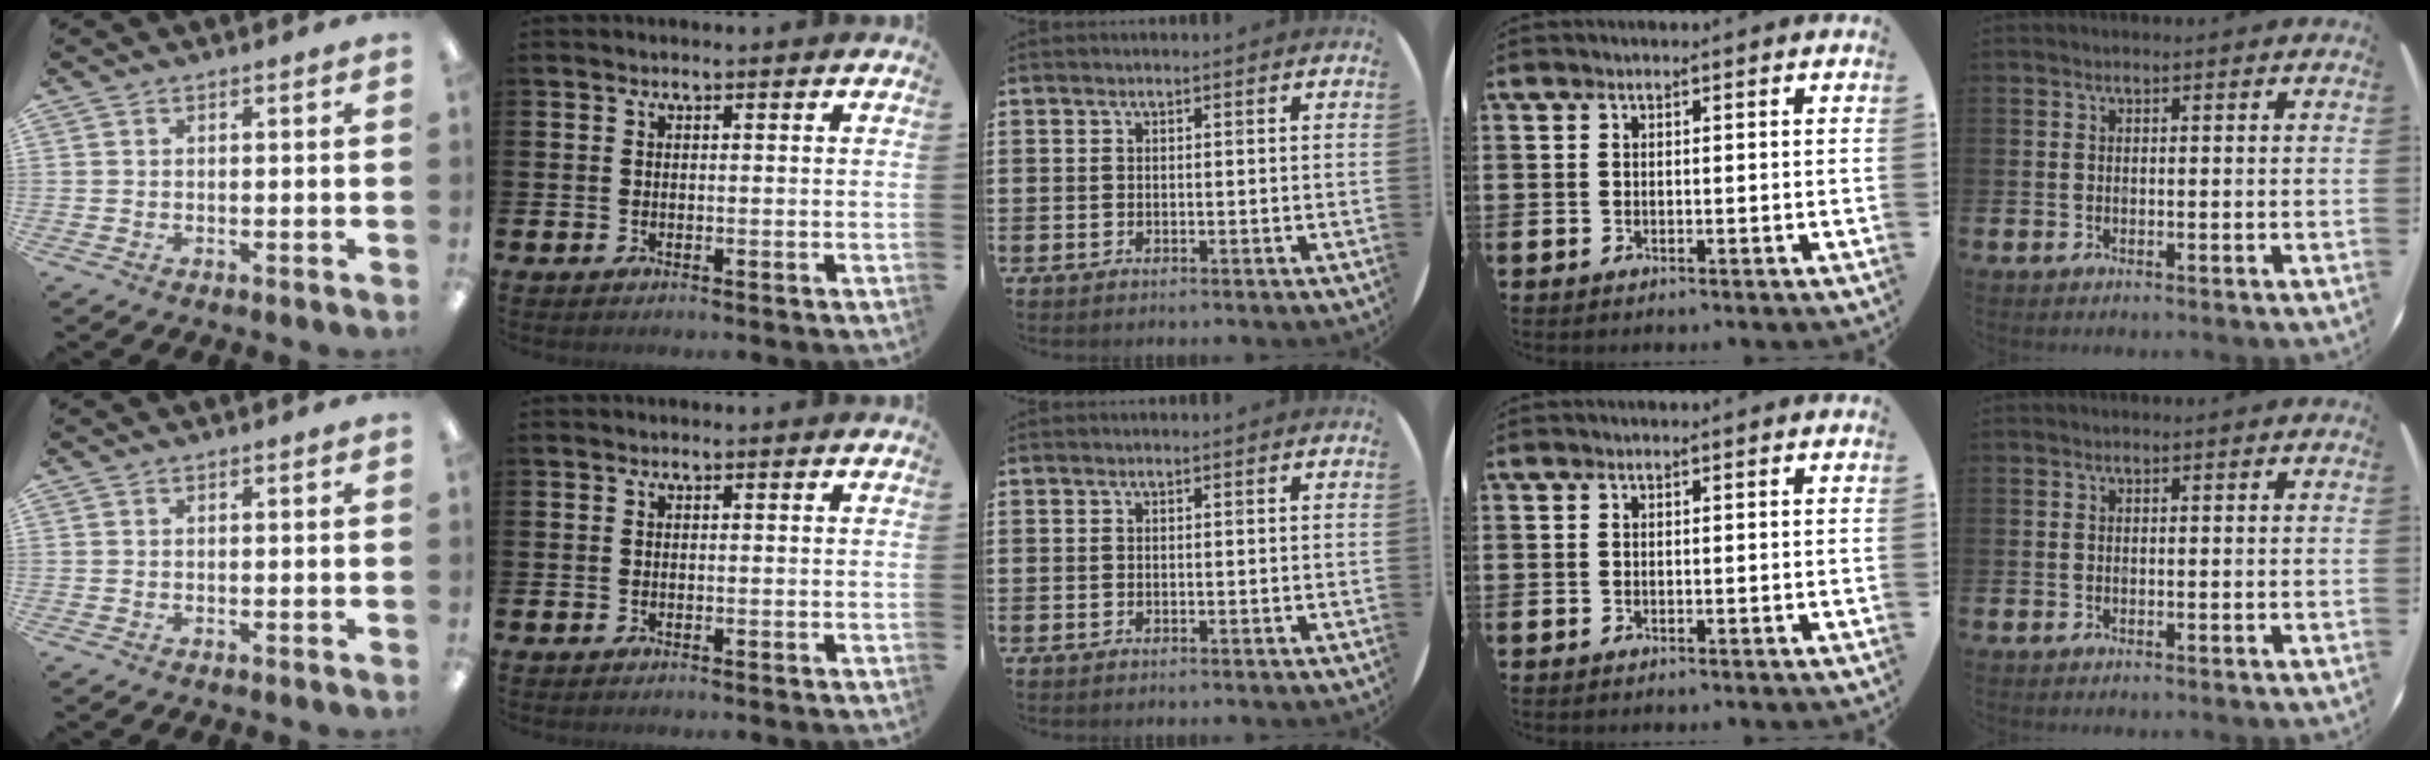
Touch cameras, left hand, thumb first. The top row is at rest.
{}